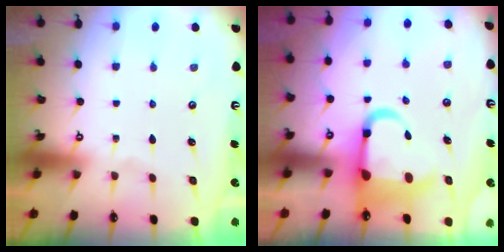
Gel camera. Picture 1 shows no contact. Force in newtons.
{"total": 9.7, "press": 9.4, "slide": 2.3}